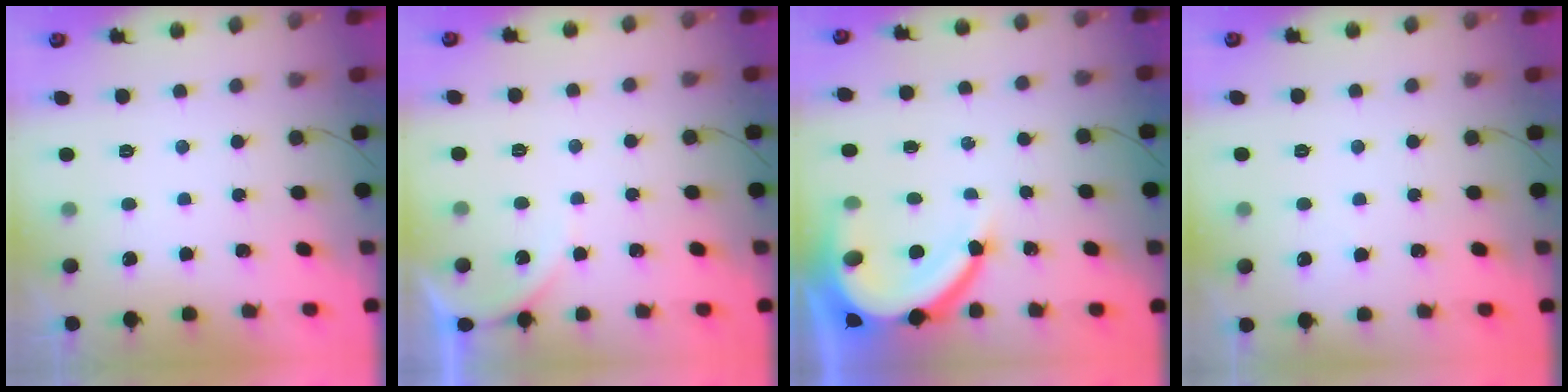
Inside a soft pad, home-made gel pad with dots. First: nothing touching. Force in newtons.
{"total": 3.2, "press": 3.2, "slide": 0.5}
{"total": 11.3, "press": 11.2, "slide": 1.4}
{"total": 1.1, "press": 1.1, "slide": 0.2}